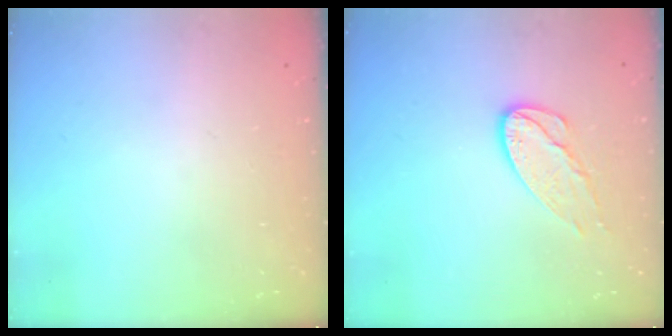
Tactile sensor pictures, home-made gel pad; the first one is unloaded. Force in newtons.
{"total": 9.5, "press": 9.5, "slide": 0.4}